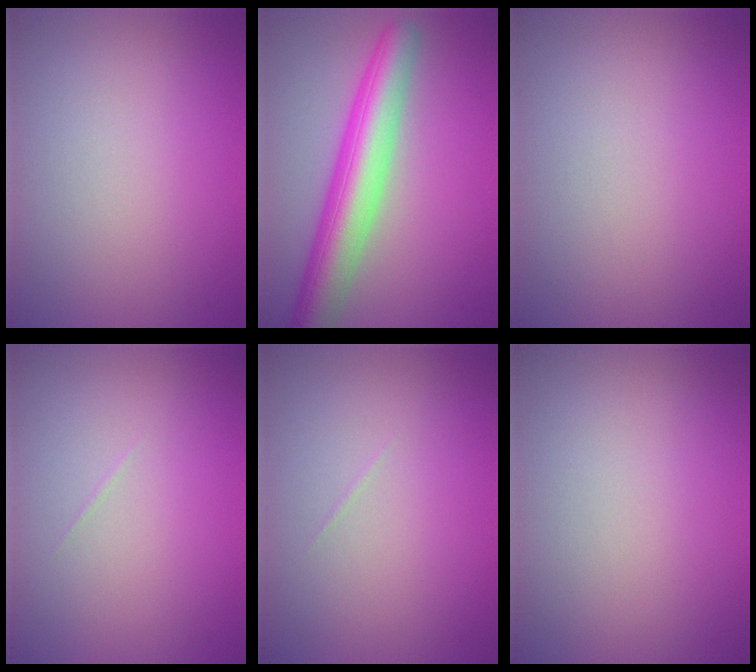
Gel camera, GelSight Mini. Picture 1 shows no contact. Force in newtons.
{"total": 7.4, "press": 7.4, "slide": 0.2}
{"total": 0.0}
{"total": 0.0}
{"total": 0.0}
{"total": 0.0}